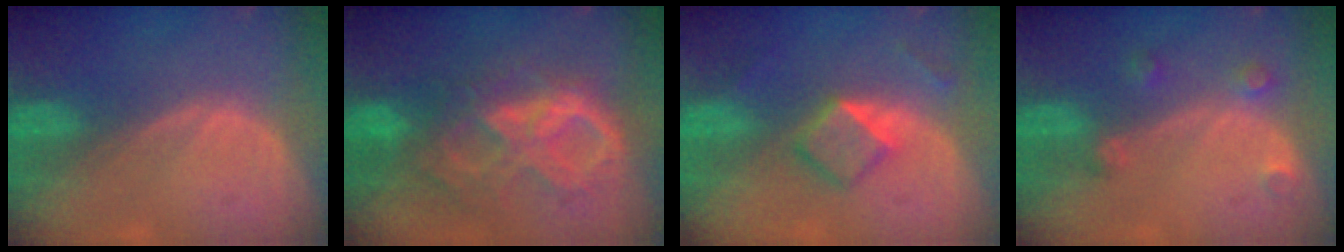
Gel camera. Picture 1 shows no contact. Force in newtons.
{"total": 10.4, "press": 8.9, "slide": 5.4}
{"total": 5.2, "press": 4.5, "slide": 2.6}
{"total": 2.6, "press": 2.6, "slide": 0.4}